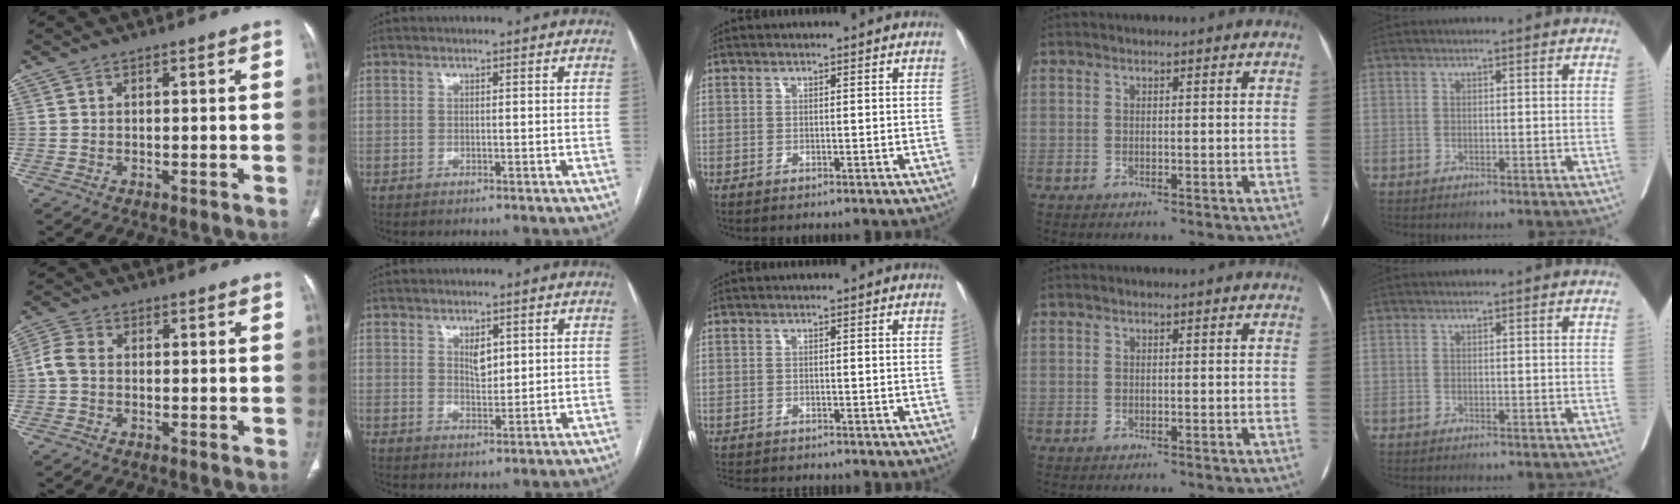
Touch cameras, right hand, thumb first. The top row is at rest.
{"thumb": {"total": 3.8, "force": [-0.4, 2.7, 2.6], "torque": [-0.061, 0.009, -0.017]}, "index": {"total": 2.8, "force": [1.2, 1.4, 2.1], "torque": [-0.033, -0.003, 0.023]}, "middle": {"total": 6.0, "force": [-5.6, 1.4, 1.9], "torque": [-0.024, -0.006, -0.083]}}